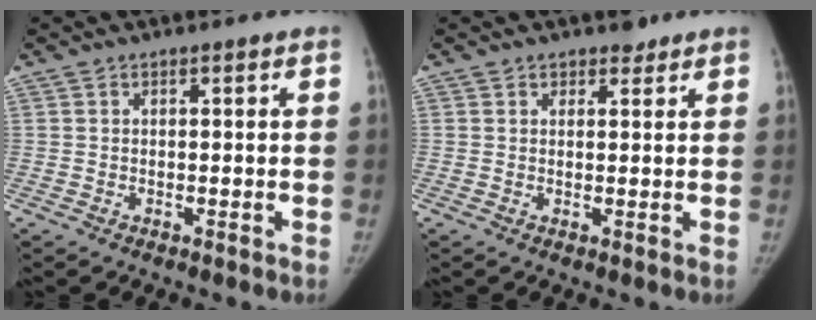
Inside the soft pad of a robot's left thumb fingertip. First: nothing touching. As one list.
[{"total": 1.8, "force": [1.4, 1.0, 0.1], "torque": [0.010, -0.007, 0.018]}]